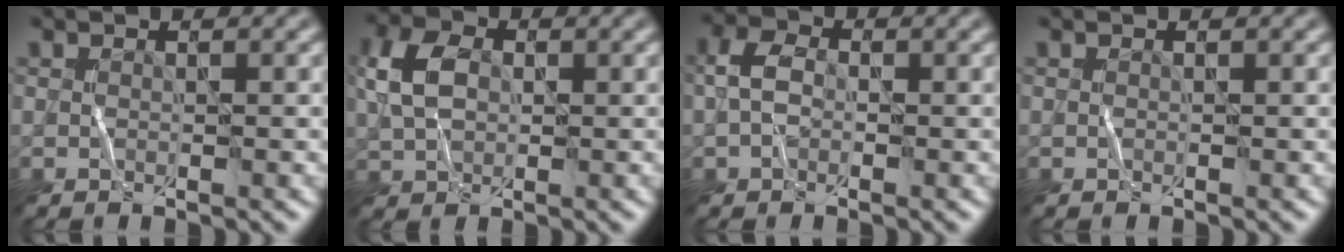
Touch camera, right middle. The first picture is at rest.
{"total": 4.7, "force": [0.7, 3.5, 3.2], "torque": [-0.075, 0.013, 0.006]}
{"total": 2.9, "force": [0.0, 2.2, 1.9], "torque": [-0.044, 0.010, -0.010]}
{"total": 0.0}